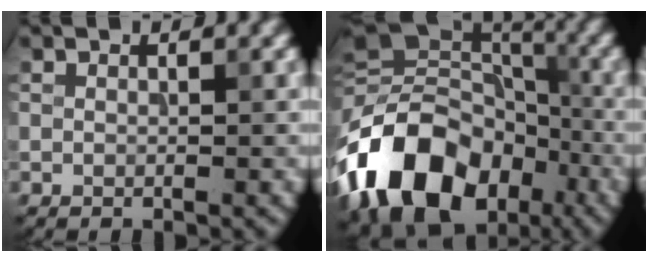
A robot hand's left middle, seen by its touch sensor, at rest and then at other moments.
{"total": 16.8, "force": [-7.4, 11.5, 9.7], "torque": [-0.198, -0.004, -0.142]}